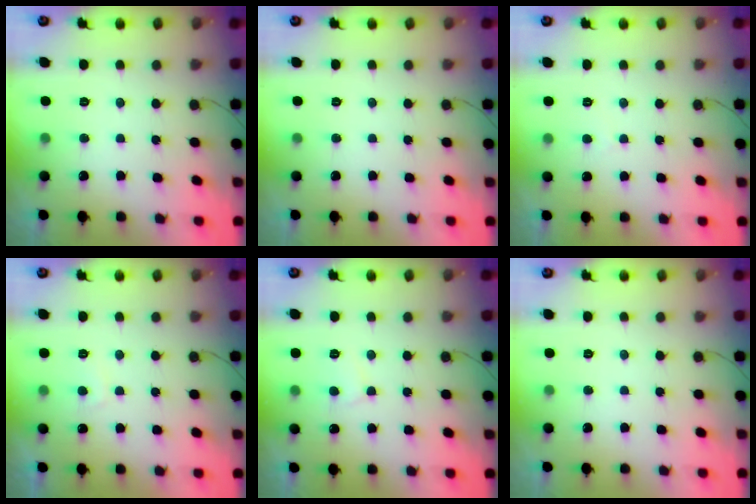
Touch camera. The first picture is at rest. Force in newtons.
{"total": 0.0}
{"total": 2.7, "press": 2.7, "slide": 0.2}
{"total": 1.6, "press": 1.5, "slide": 0.5}
{"total": 4.4, "press": 4.4, "slide": 0.5}
{"total": 0.0}